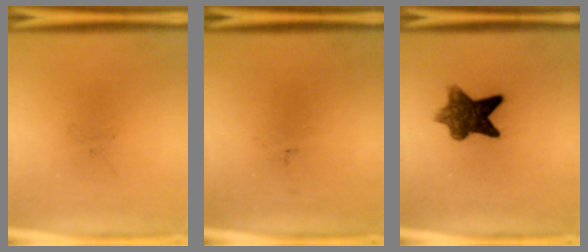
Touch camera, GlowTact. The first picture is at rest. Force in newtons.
{"total": 0.0}
{"total": 8.0}